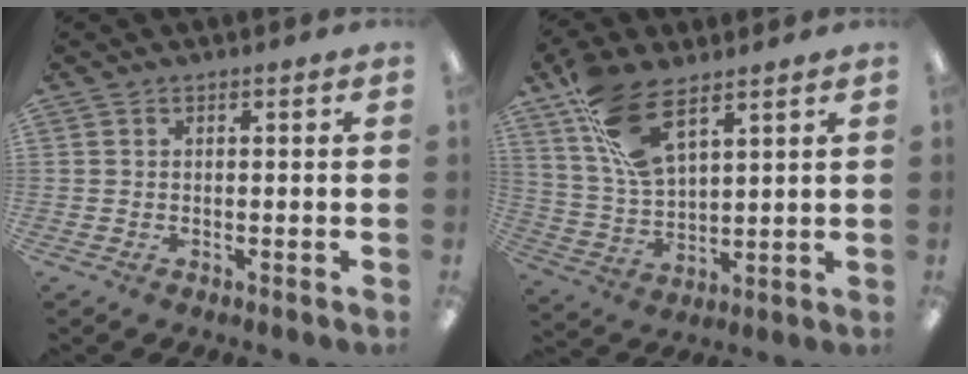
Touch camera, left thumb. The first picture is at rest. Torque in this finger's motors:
{"motor_torque": [0.19, 0.50, 1.84, -0.90, 0.15]}